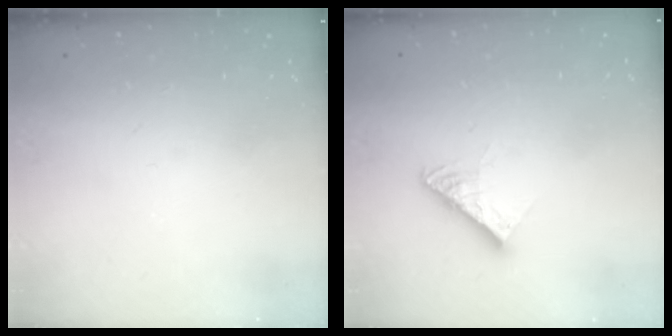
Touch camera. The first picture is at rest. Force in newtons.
{"total": 9.5, "press": 9.4, "slide": 1.0}